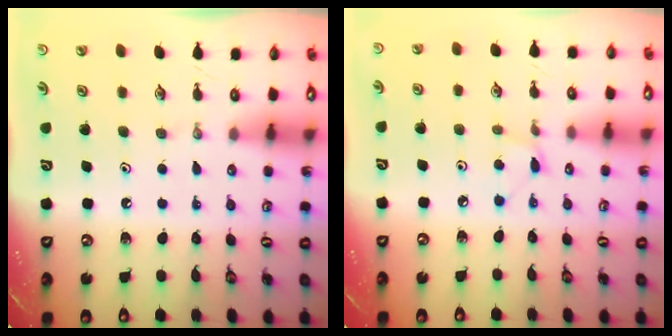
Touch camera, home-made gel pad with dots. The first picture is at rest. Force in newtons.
{"total": 3.7, "press": 3.7, "slide": 0.5}